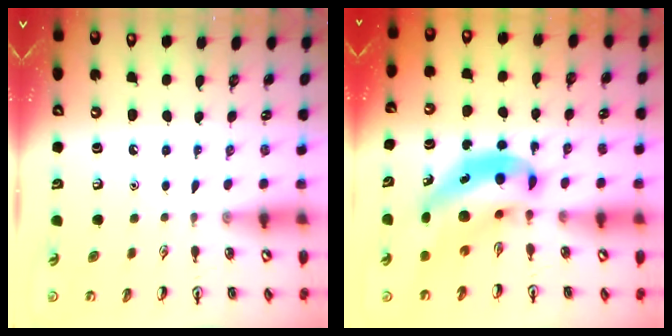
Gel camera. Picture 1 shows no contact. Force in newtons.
{"total": 8.0, "press": 7.6, "slide": 2.4}